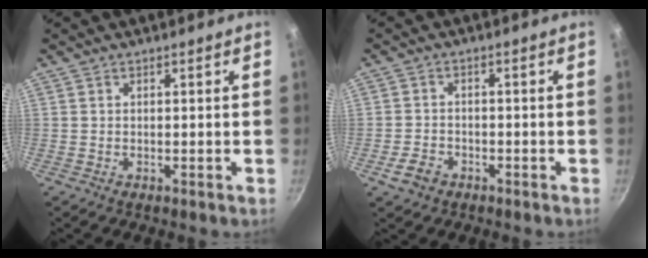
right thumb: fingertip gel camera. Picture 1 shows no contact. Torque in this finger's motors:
{"motor_torque": [0.04, 0.18, -0.19, 0.13, -0.01]}